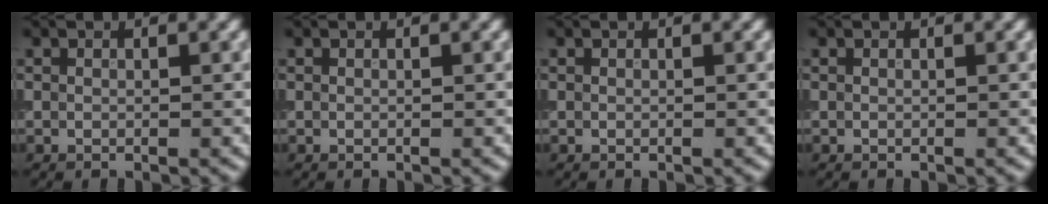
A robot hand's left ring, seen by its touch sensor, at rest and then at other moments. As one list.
[{"total": 0.0}, {"total": 0.0}, {"total": 0.0}]